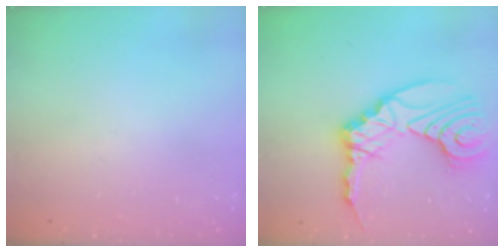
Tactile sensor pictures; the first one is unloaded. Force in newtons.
{"total": 20.4, "press": 20.2, "slide": 2.7}